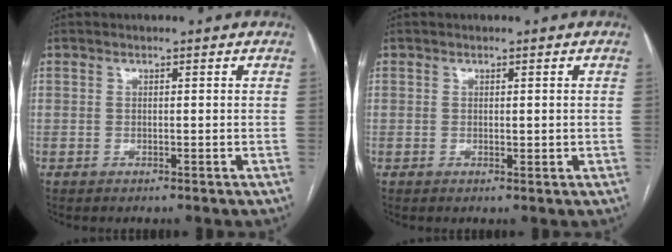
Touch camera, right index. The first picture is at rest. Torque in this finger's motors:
{"motor_torque": [-0.04, 0.23, -0.01, 0.01]}